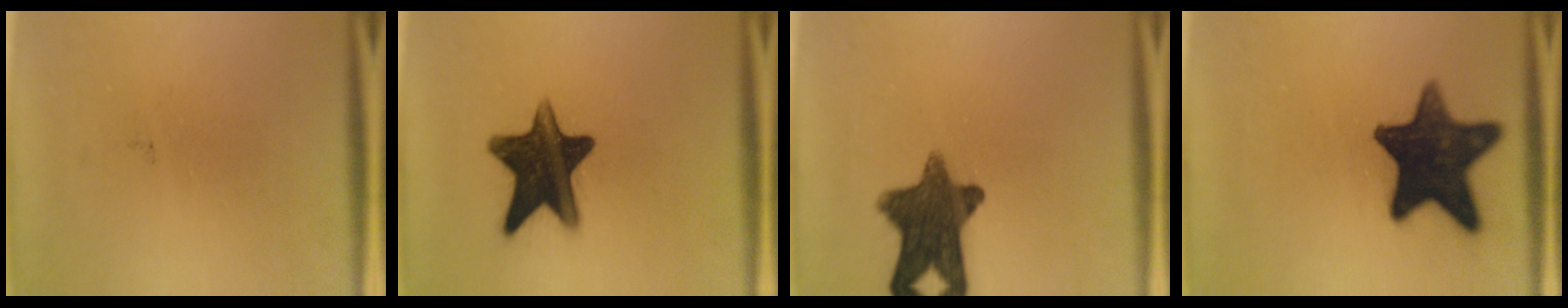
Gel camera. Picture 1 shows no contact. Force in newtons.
{"total": 15.0}
{"total": 12.8}
{"total": 16.0}